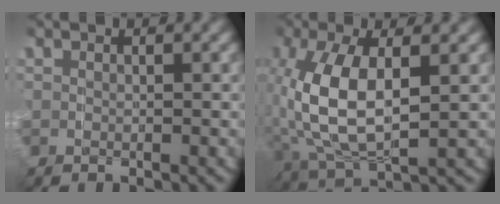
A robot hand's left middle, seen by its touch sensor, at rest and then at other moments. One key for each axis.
{"total": 8.2, "fx": 0.5, "fy": 4.4, "fz": 6.9, "tx": -0.174, "ty": -0.009, "tz": 0.019}